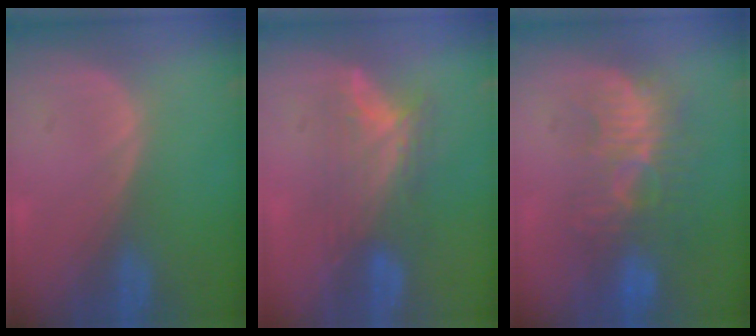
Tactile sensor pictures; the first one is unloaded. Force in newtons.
{"total": 7.0, "press": 6.4, "slide": 2.8}
{"total": 9.1, "press": 8.7, "slide": 2.9}